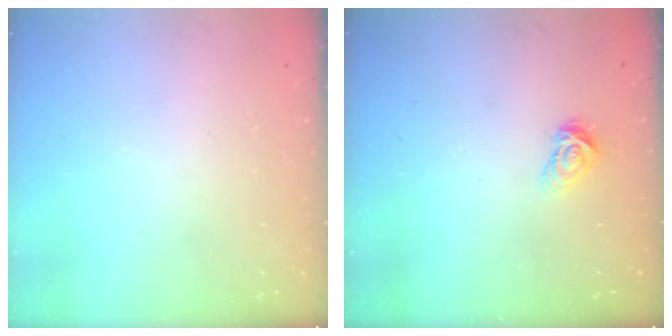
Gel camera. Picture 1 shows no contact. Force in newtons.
{"total": 4.0, "press": 4.0, "slide": 0.4}